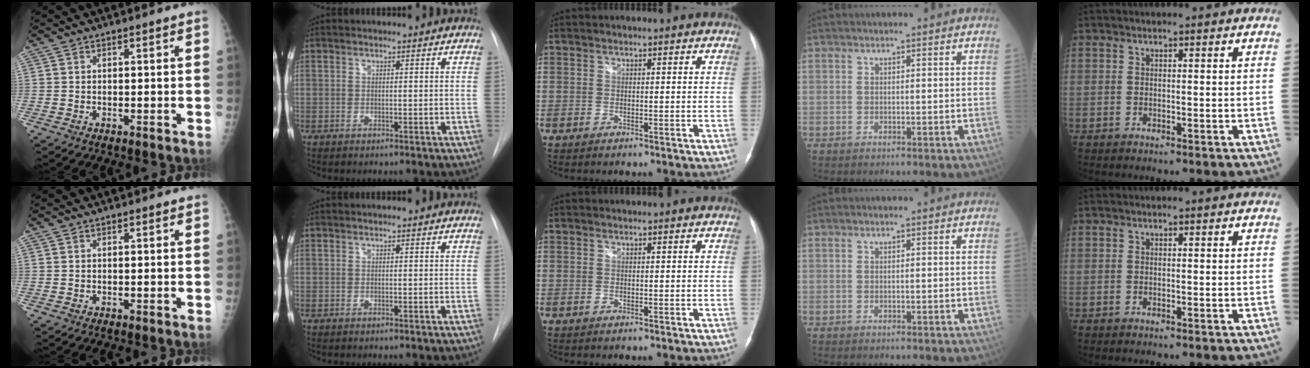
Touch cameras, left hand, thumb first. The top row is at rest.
{}